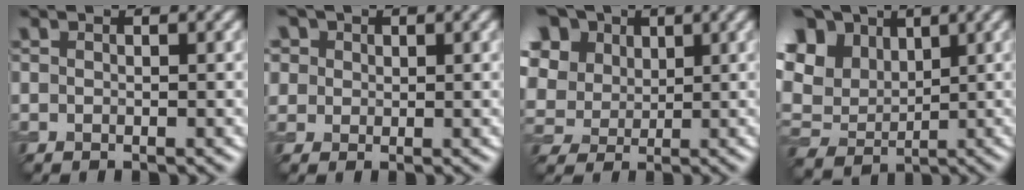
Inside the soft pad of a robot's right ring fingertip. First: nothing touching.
{"total": 5.8, "force": [3.0, 4.3, 2.3], "torque": [-0.065, 0.015, 0.038]}
{"total": 11.8, "force": [4.5, 9.3, 5.7], "torque": [-0.143, 0.028, 0.072]}
{"total": 16.0, "force": [4.3, 12.4, 9.2], "torque": [-0.201, 0.030, 0.061]}